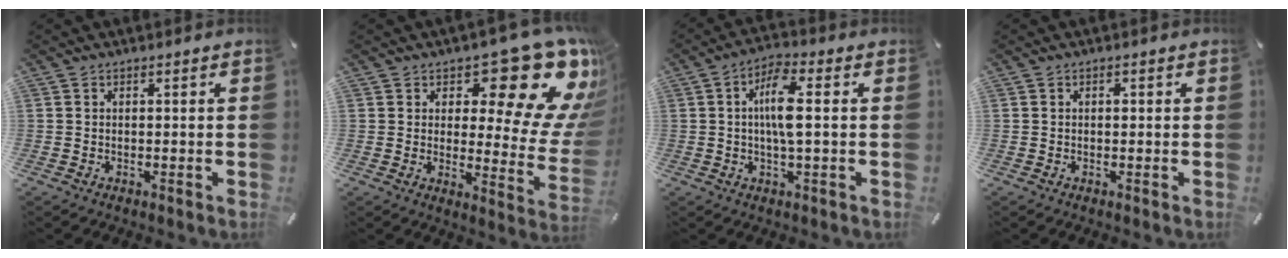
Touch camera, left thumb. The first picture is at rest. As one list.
[{"total": 20.6, "force": [11.3, 8.8, 14.8], "torque": [-0.172, -0.091, 0.177]}, {"total": 8.5, "force": [0.6, 2.2, 8.2], "torque": [-0.159, 0.006, 0.008]}, {"total": 0.6, "force": [0.1, 0.4, 0.4], "torque": [-0.009, 0.000, 0.001]}]